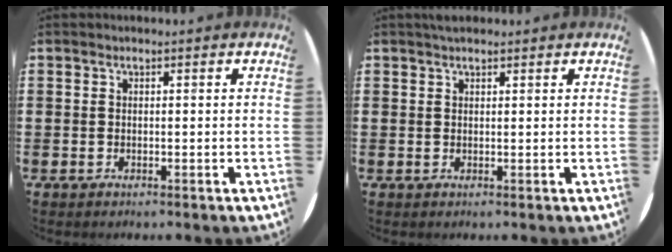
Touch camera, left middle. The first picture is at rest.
{"total": 1.0, "force": [1.0, 0.3, 0.2], "torque": [-0.004, 0.003, 0.018]}